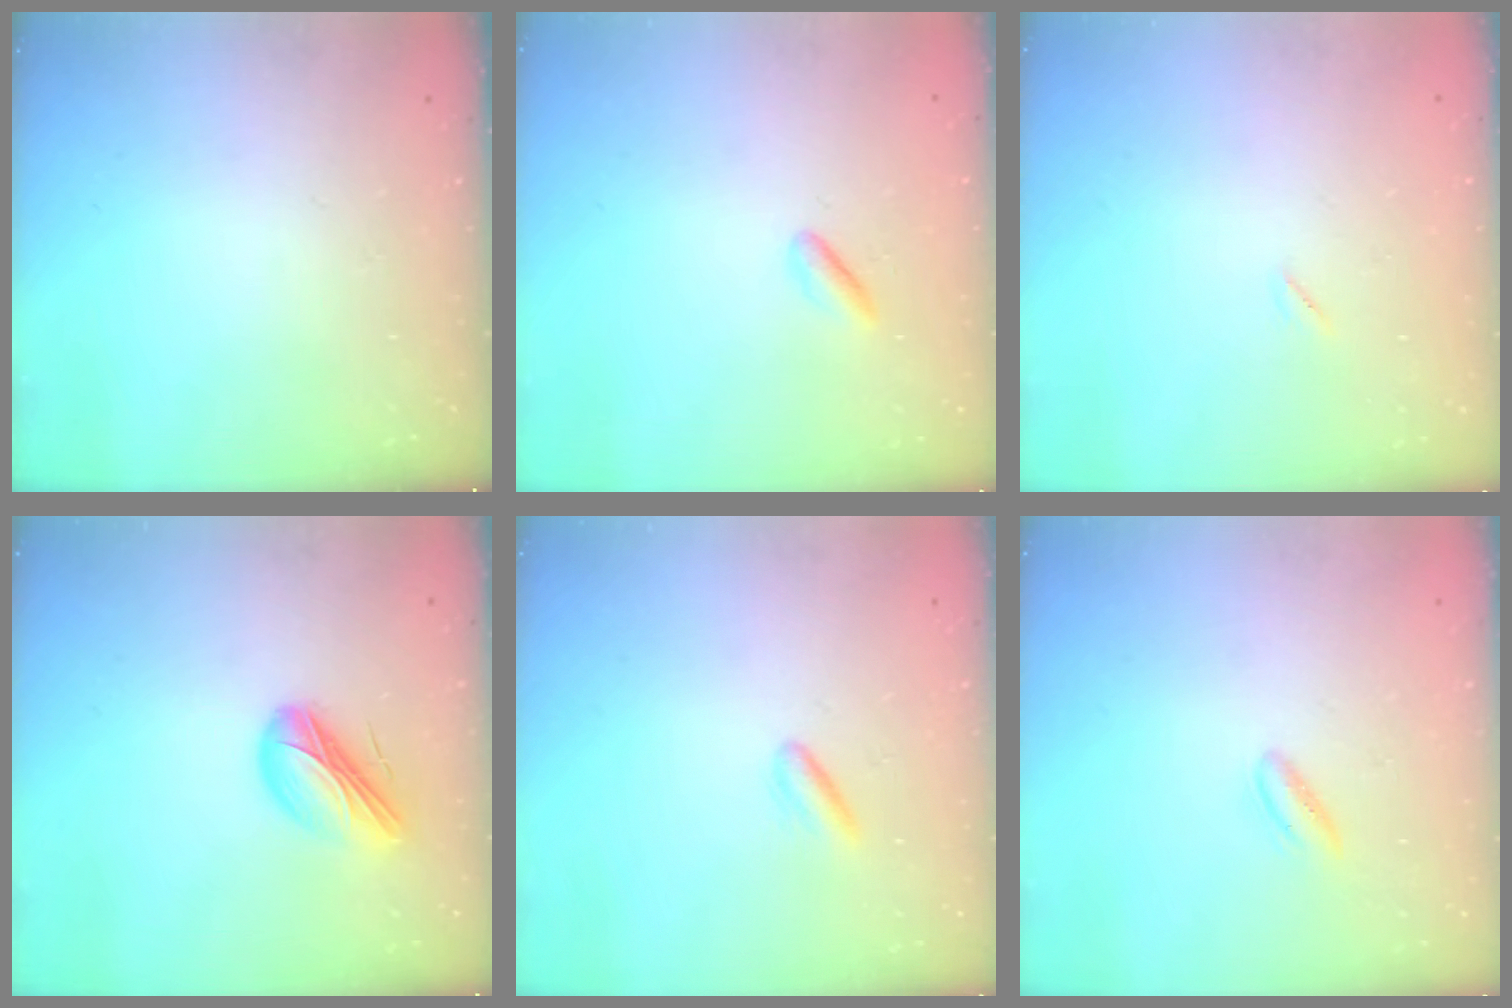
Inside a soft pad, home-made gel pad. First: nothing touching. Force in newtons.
{"total": 1.1, "press": 0.9, "slide": 0.7}
{"total": 1.6, "press": 1.6, "slide": 0.1}
{"total": 10.8, "press": 10.3, "slide": 3.1}
{"total": 2.1, "press": 1.9, "slide": 0.9}
{"total": 2.6, "press": 2.3, "slide": 1.3}